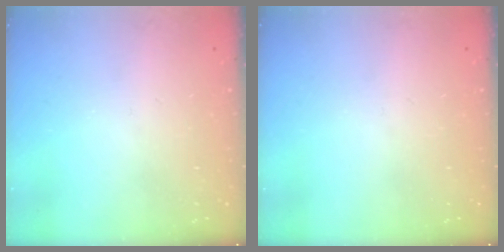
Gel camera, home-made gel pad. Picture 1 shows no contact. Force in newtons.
{"total": 0.0}